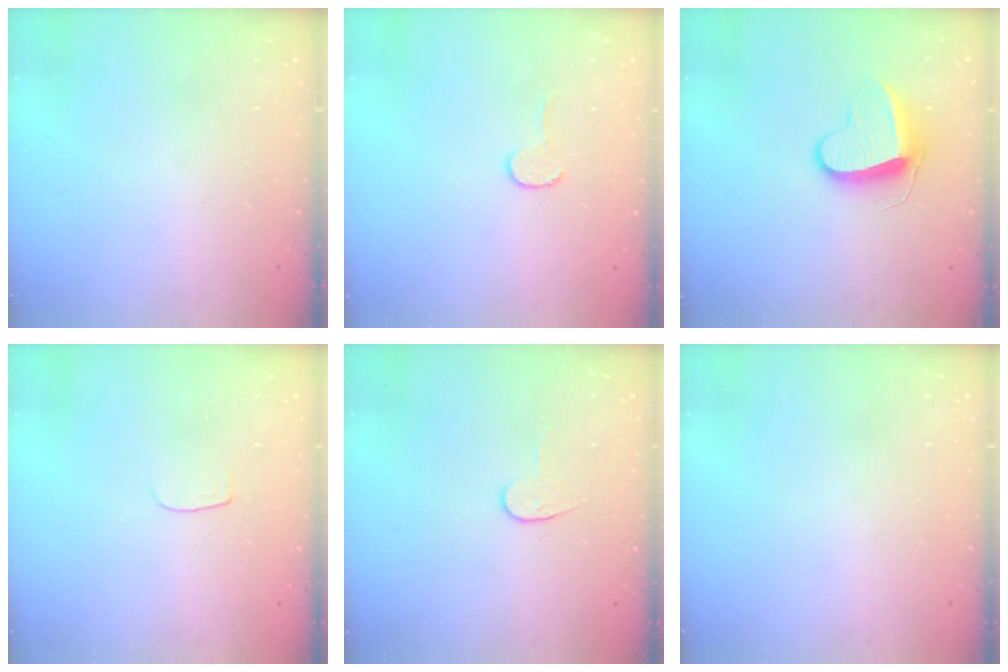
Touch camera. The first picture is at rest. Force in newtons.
{"total": 4.1, "press": 4.1, "slide": 0.4}
{"total": 10.7, "press": 10.7, "slide": 0.7}
{"total": 3.0, "press": 3.0, "slide": 0.4}
{"total": 6.0, "press": 6.0, "slide": 0.4}
{"total": 0.0}